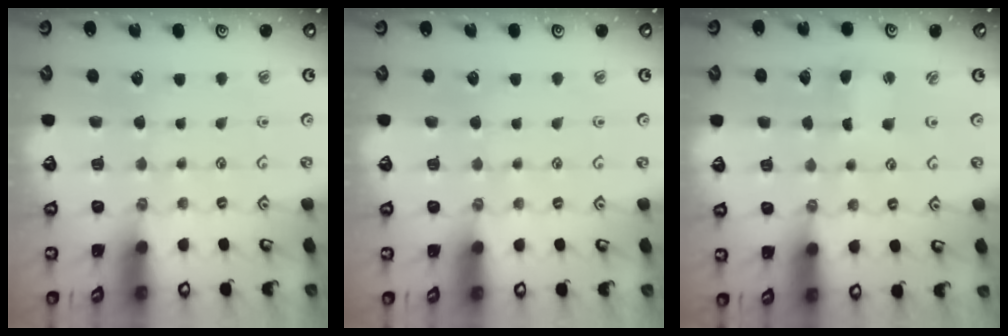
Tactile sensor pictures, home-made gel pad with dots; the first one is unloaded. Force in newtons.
{"total": 0.0}
{"total": 1.6, "press": 1.6, "slide": 0.4}